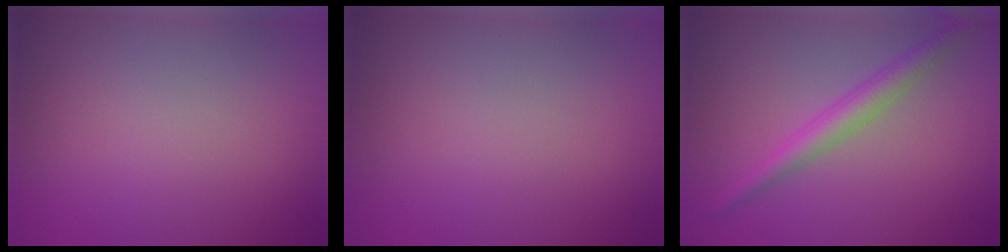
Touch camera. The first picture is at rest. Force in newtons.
{"total": 0.0}
{"total": 2.9, "press": 2.9, "slide": 0.1}